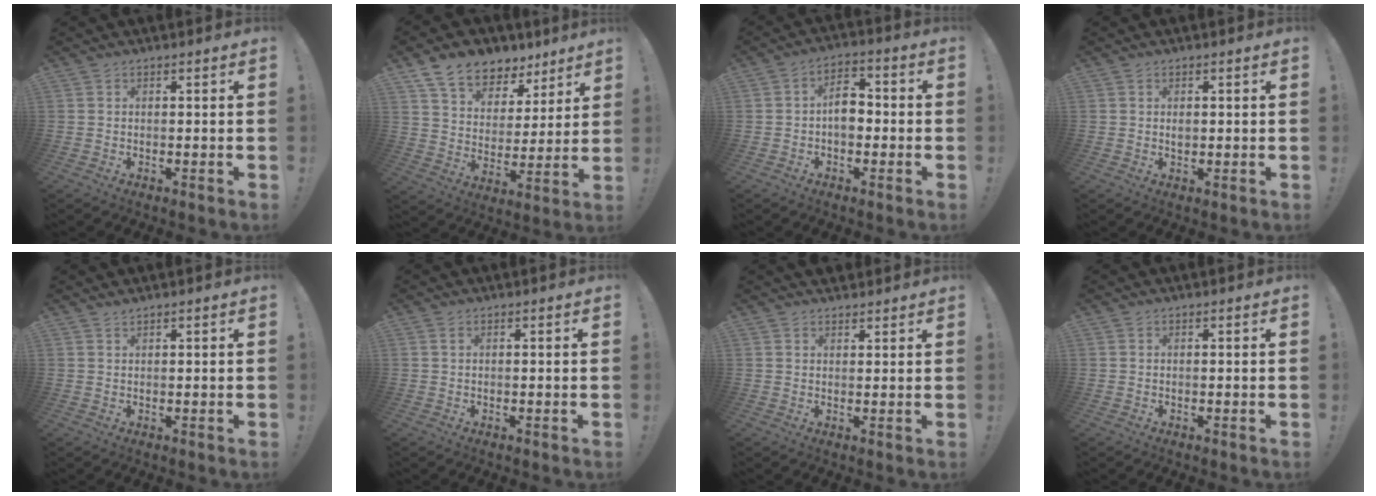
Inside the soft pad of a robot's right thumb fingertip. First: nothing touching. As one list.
[{"total": 11.9, "force": [8.9, 6.9, 3.8], "torque": [-0.068, -0.067, 0.167]}, {"total": 7.9, "force": [-1.0, 5.4, 5.6], "torque": [-0.098, 0.018, -0.016]}, {"total": 1.2, "force": [0.0, 1.0, 0.7], "torque": [-0.006, 0.000, -0.002]}, {"total": 0.8, "force": [0.8, 0.0, 0.1], "torque": [-0.007, 0.002, 0.017]}, {"total": 0.6, "force": [0.3, 0.0, 0.5], "torque": [-0.011, 0.001, 0.006]}, {"total": 2.1, "force": [1.8, 1.0, 0.0], "torque": [0.006, -0.013, 0.034]}, {"total": 0.0}]